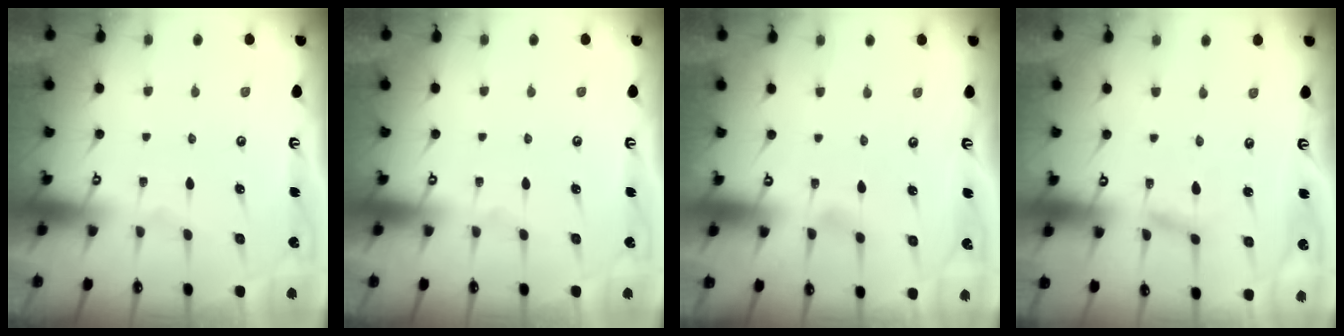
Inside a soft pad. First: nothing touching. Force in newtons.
{"total": 0.0}
{"total": 2.9, "press": 2.9, "slide": 0.3}
{"total": 2.9, "press": 2.9, "slide": 0.3}